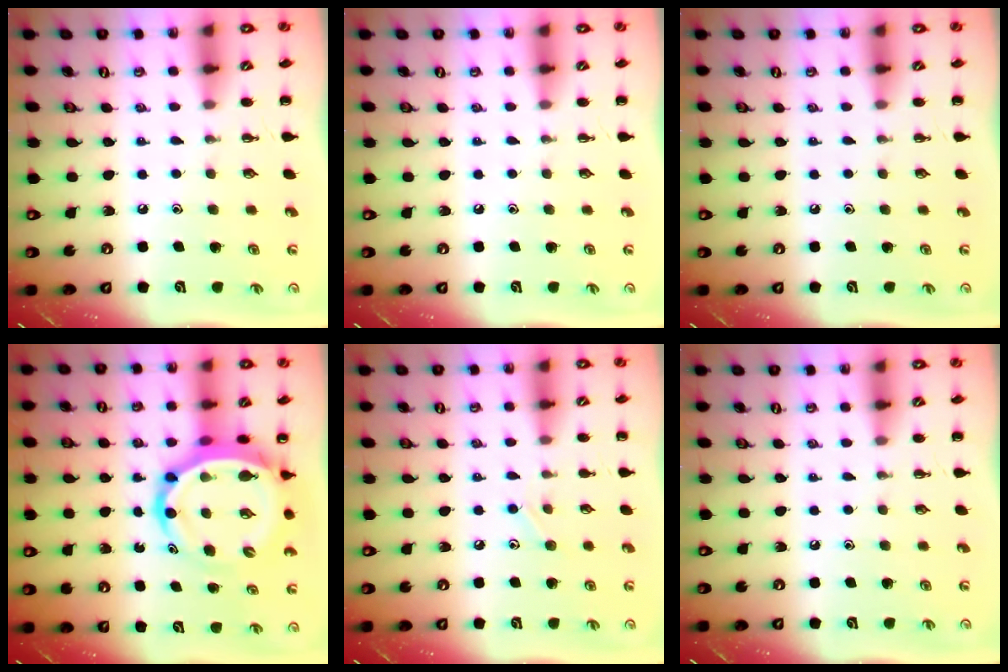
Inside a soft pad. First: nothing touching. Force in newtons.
{"total": 0.0}
{"total": 0.0}
{"total": 12.4, "press": 11.9, "slide": 3.5}
{"total": 7.7, "press": 7.3, "slide": 2.5}
{"total": 0.0}